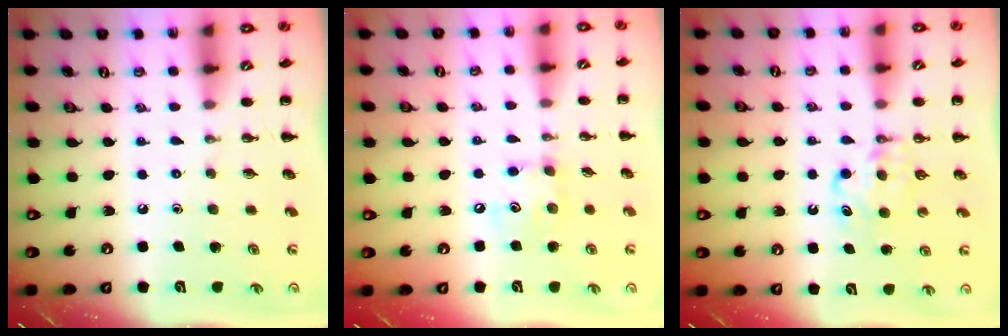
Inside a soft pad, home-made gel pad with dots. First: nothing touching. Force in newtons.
{"total": 6.4, "press": 6.4, "slide": 0.6}
{"total": 5.5, "press": 5.3, "slide": 1.4}